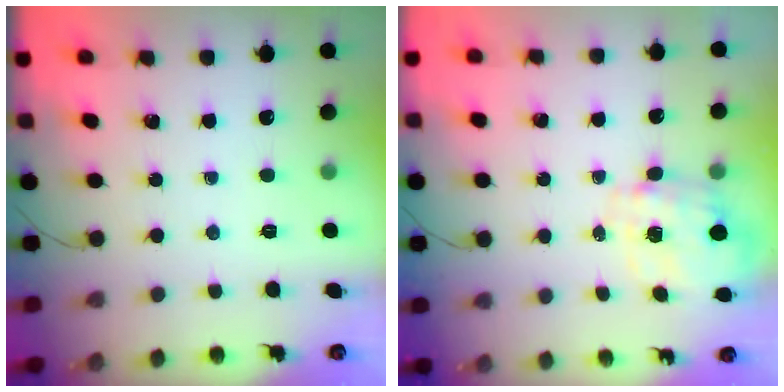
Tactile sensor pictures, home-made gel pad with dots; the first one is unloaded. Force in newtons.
{"total": 2.6, "press": 2.4, "slide": 1.0}